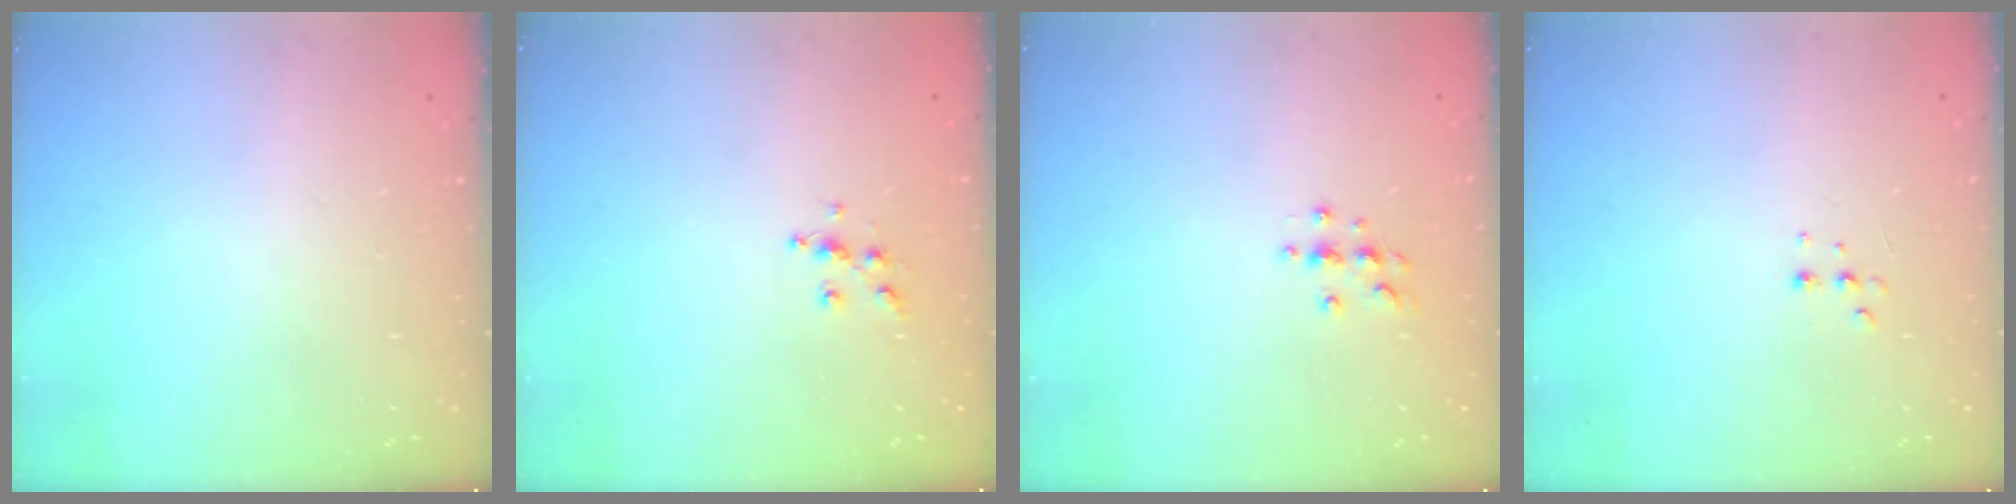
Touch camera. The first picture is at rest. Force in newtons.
{"total": 6.1, "press": 6.1, "slide": 0.4}
{"total": 4.2, "press": 4.2, "slide": 0.5}
{"total": 3.4, "press": 3.3, "slide": 0.8}